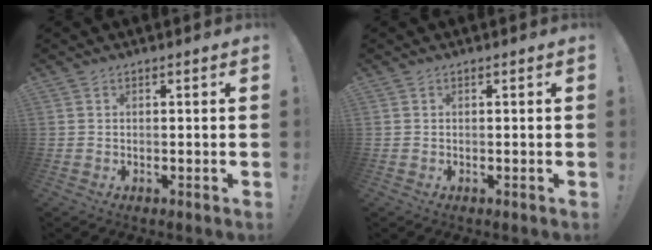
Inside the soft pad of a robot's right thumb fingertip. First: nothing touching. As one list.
[{"total": 0.0}]